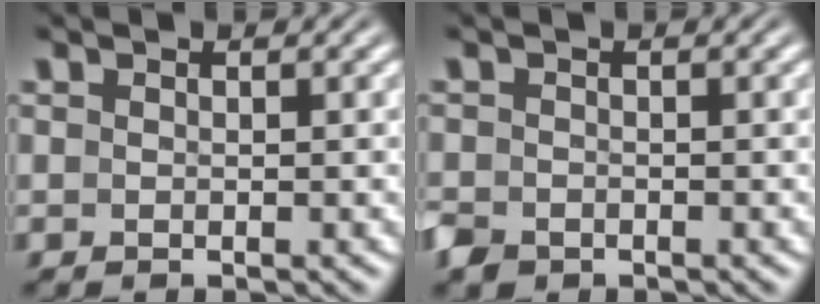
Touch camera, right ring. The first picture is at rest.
{"total": 1.9, "force": [-1.5, 1.2, 0.3], "torque": [-0.011, -0.016, -0.020]}